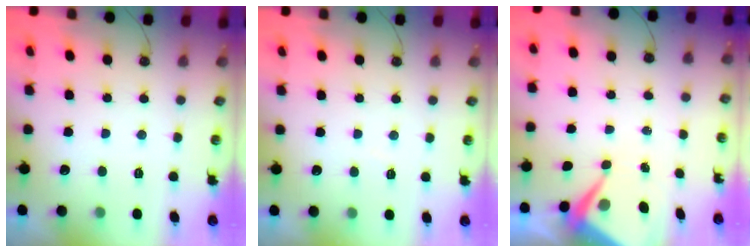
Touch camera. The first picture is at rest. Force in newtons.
{"total": 2.6, "press": 2.6, "slide": 0.4}
{"total": 5.6, "press": 5.6, "slide": 0.5}